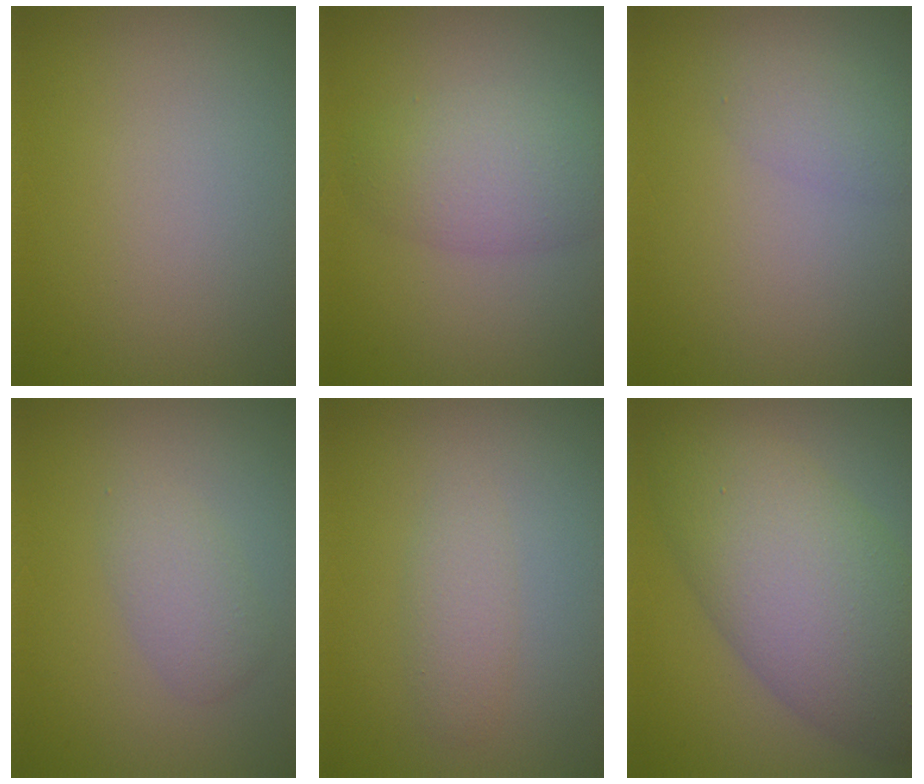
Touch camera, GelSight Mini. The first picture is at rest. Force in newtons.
{"total": 4.2, "press": 4.2, "slide": 0.2}
{"total": 1.7, "press": 1.7, "slide": 0.0}
{"total": 2.0, "press": 2.0, "slide": 0.0}
{"total": 1.6, "press": 1.6, "slide": 0.1}
{"total": 9.9, "press": 9.9, "slide": 0.4}